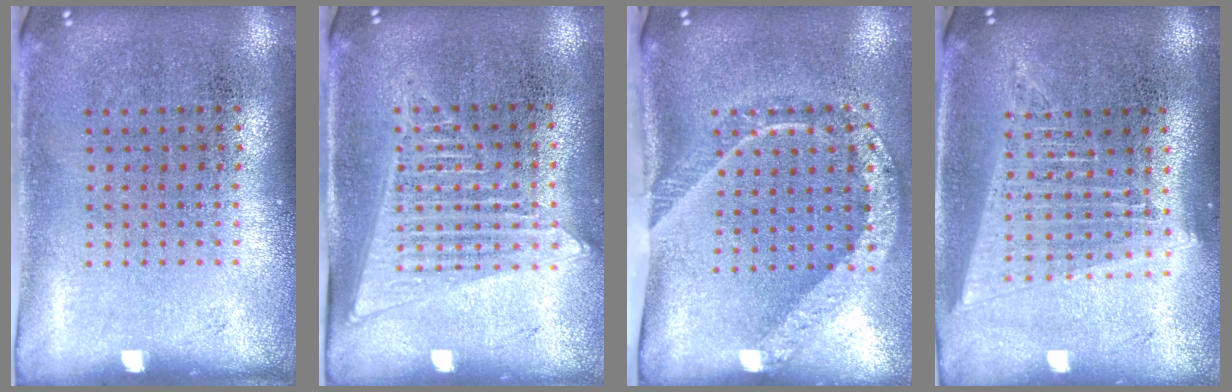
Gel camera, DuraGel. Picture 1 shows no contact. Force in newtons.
{"total": 1.6, "press": 1.5, "slide": 0.6}
{"total": 2.3, "press": 1.5, "slide": 1.7}
{"total": 1.8, "press": 1.6, "slide": 0.8}